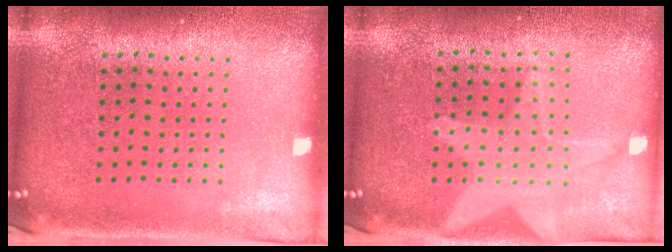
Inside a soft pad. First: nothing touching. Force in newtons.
{"total": 1.2, "press": 1.2, "slide": 0.2}